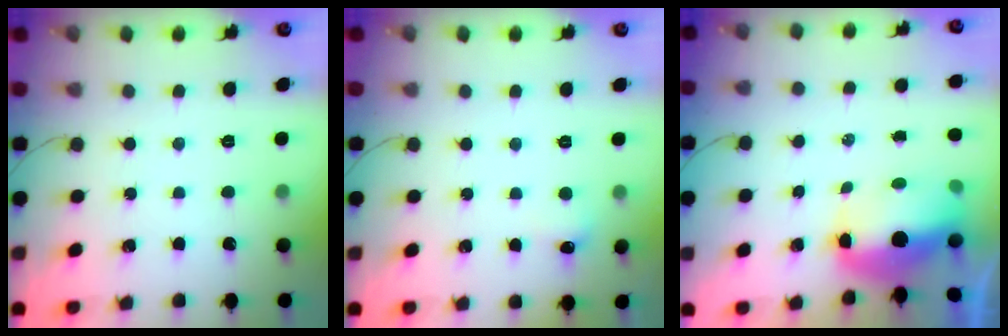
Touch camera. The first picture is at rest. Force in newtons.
{"total": 4.8, "press": 4.6, "slide": 1.4}
{"total": 10.1, "press": 9.9, "slide": 2.1}